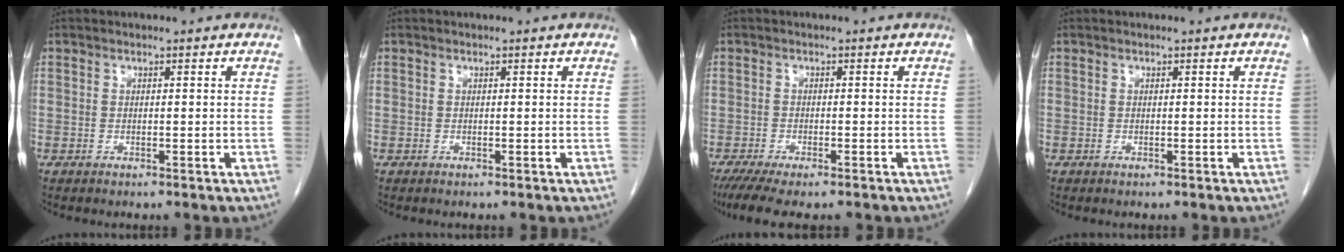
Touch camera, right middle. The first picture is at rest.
{"total": 0.0}
{"total": 7.4, "force": [-5.8, 1.5, 4.2], "torque": [-0.063, -0.015, -0.093]}
{"total": 0.0}